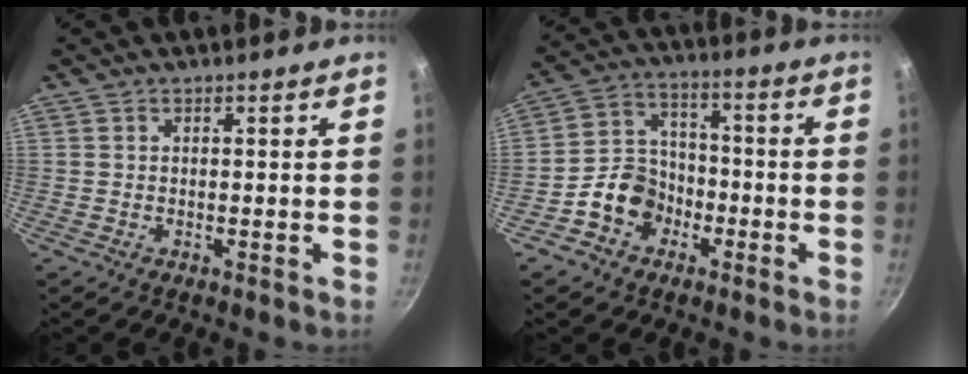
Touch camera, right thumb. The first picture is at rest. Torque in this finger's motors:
{"motor_torque": [-0.06, 0.66, 0.91, -0.85, 0.17]}